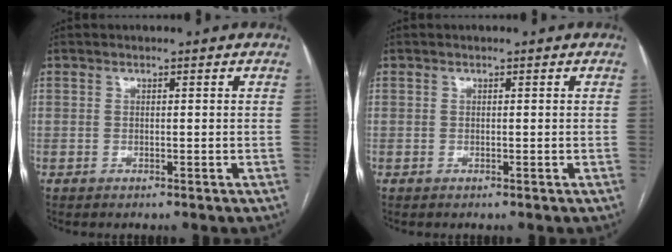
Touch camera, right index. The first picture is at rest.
{"total": 0.0}